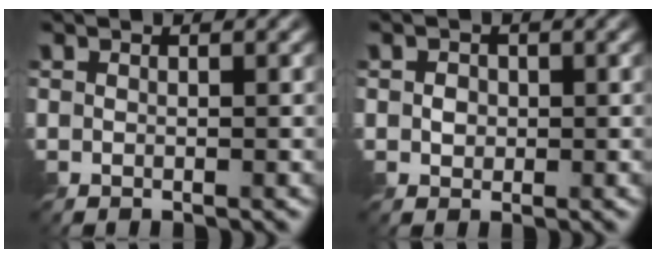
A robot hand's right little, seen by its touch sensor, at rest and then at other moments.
{"total": 1.4, "force": [-0.1, 1.2, 0.6], "torque": [-0.013, -0.003, -0.003]}